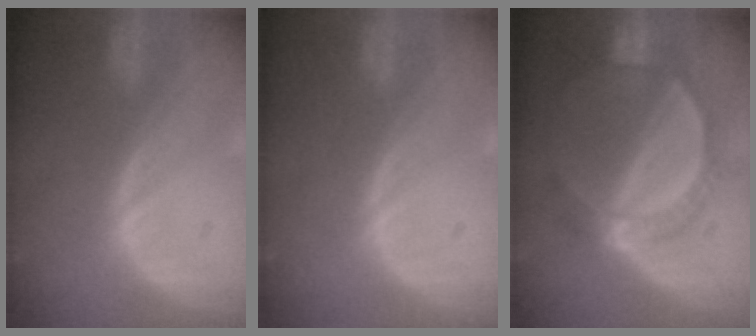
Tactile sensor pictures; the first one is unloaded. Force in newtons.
{"total": 0.0}
{"total": 7.3, "press": 6.4, "slide": 3.6}